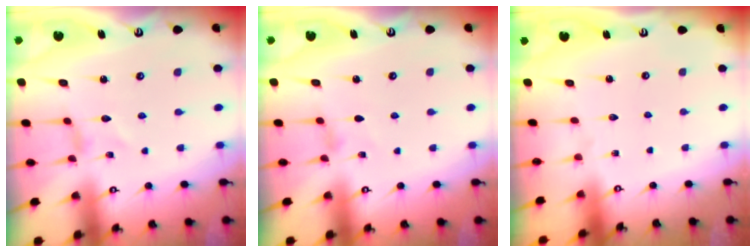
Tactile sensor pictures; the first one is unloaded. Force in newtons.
{"total": 0.6, "press": 0.5, "slide": 0.2}
{"total": 0.0}